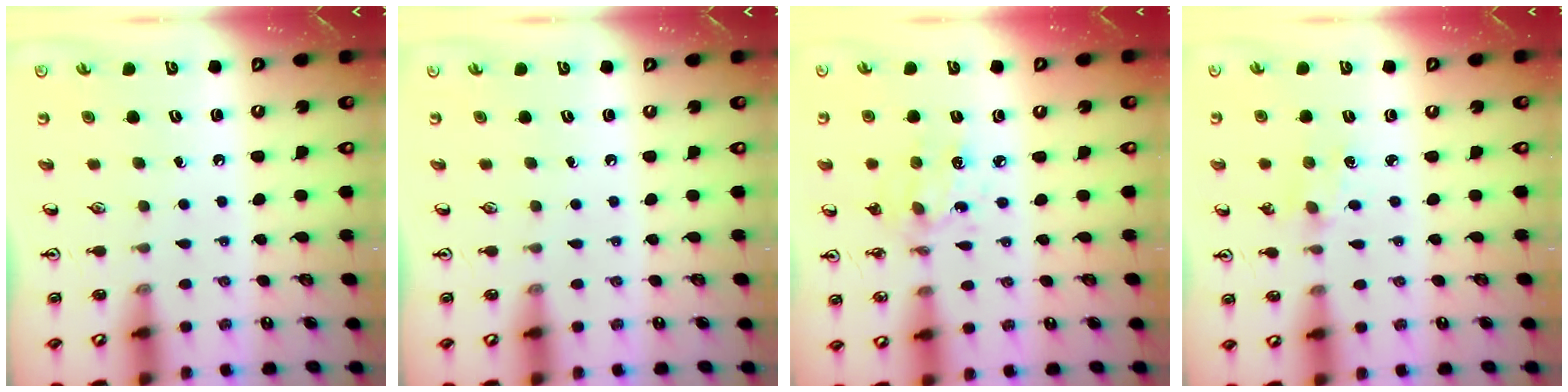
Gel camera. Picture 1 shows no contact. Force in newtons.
{"total": 0.0}
{"total": 4.2, "press": 3.9, "slide": 1.5}
{"total": 1.3, "press": 1.3, "slide": 0.2}